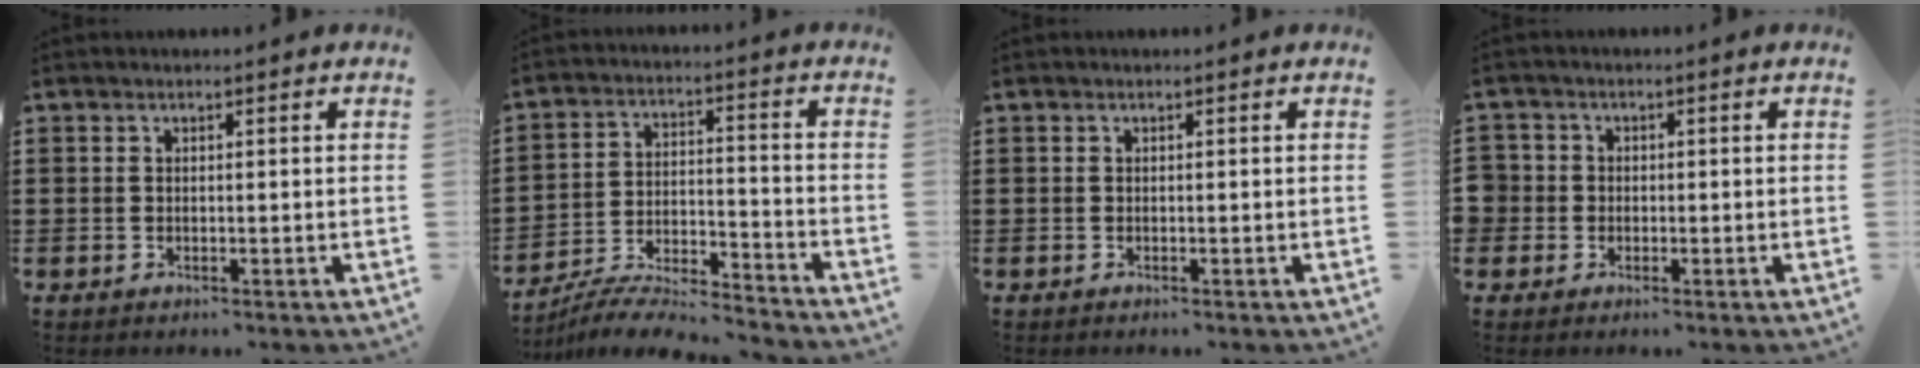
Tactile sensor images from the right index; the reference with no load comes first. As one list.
[{"total": 6.9, "force": [-6.7, 0.4, 1.7], "torque": [-0.041, -0.002, -0.134]}, {"total": 0.0}, {"total": 2.1, "force": [-0.5, 2.1, 0.2], "torque": [-0.022, 0.003, -0.014]}]